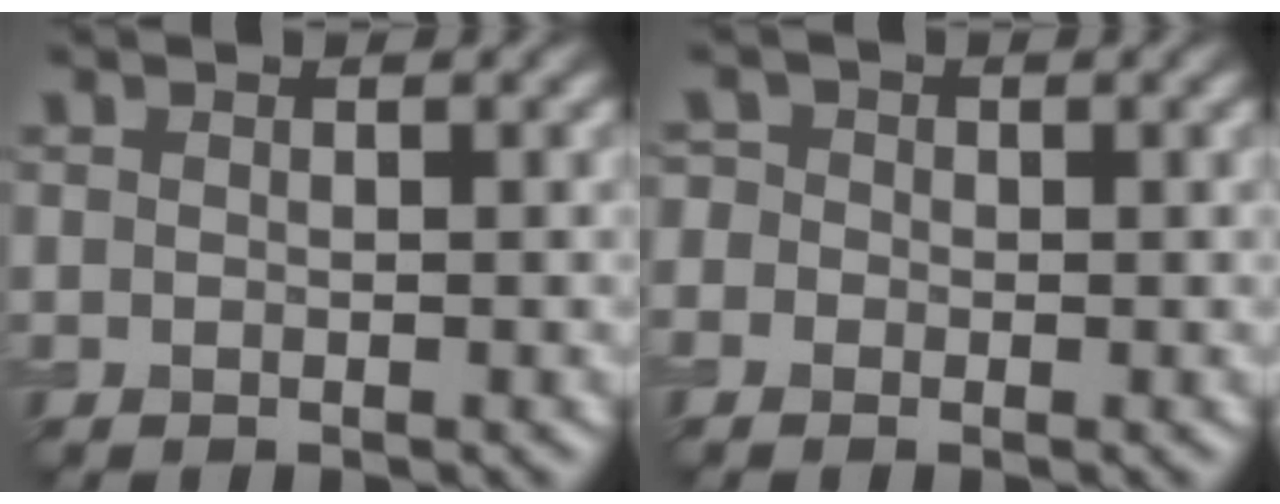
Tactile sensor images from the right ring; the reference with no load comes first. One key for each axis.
{"total": 1.7, "fx": -0.2, "fy": 1.6, "fz": 0.5, "tx": 0.002, "ty": 0.009, "tz": -0.024}